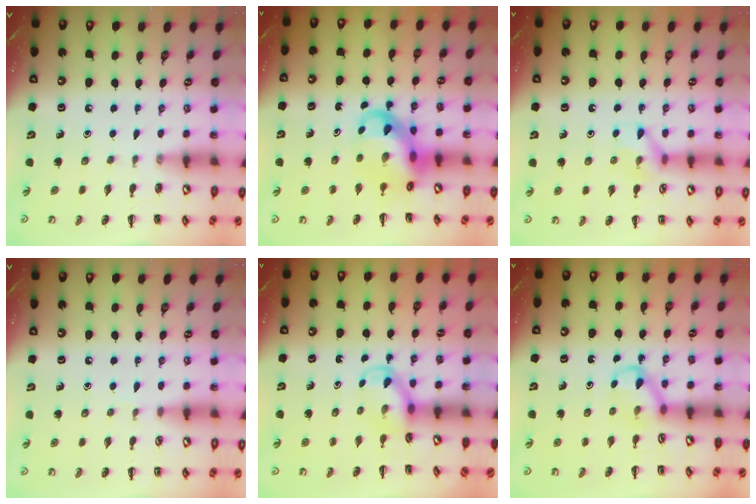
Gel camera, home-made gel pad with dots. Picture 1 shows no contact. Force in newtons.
{"total": 8.5, "press": 8.2, "slide": 2.2}
{"total": 8.3, "press": 8.3, "slide": 0.4}
{"total": 3.0, "press": 2.8, "slide": 1.0}
{"total": 3.8, "press": 3.5, "slide": 1.4}
{"total": 3.5, "press": 3.2, "slide": 1.4}